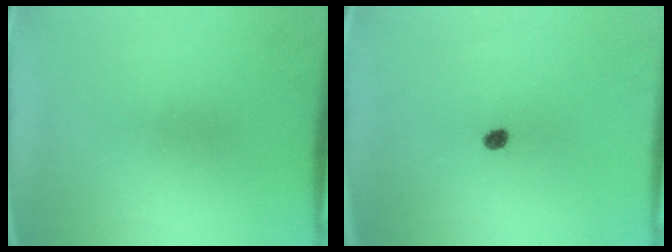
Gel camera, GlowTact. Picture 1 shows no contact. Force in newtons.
{"total": 1.7}